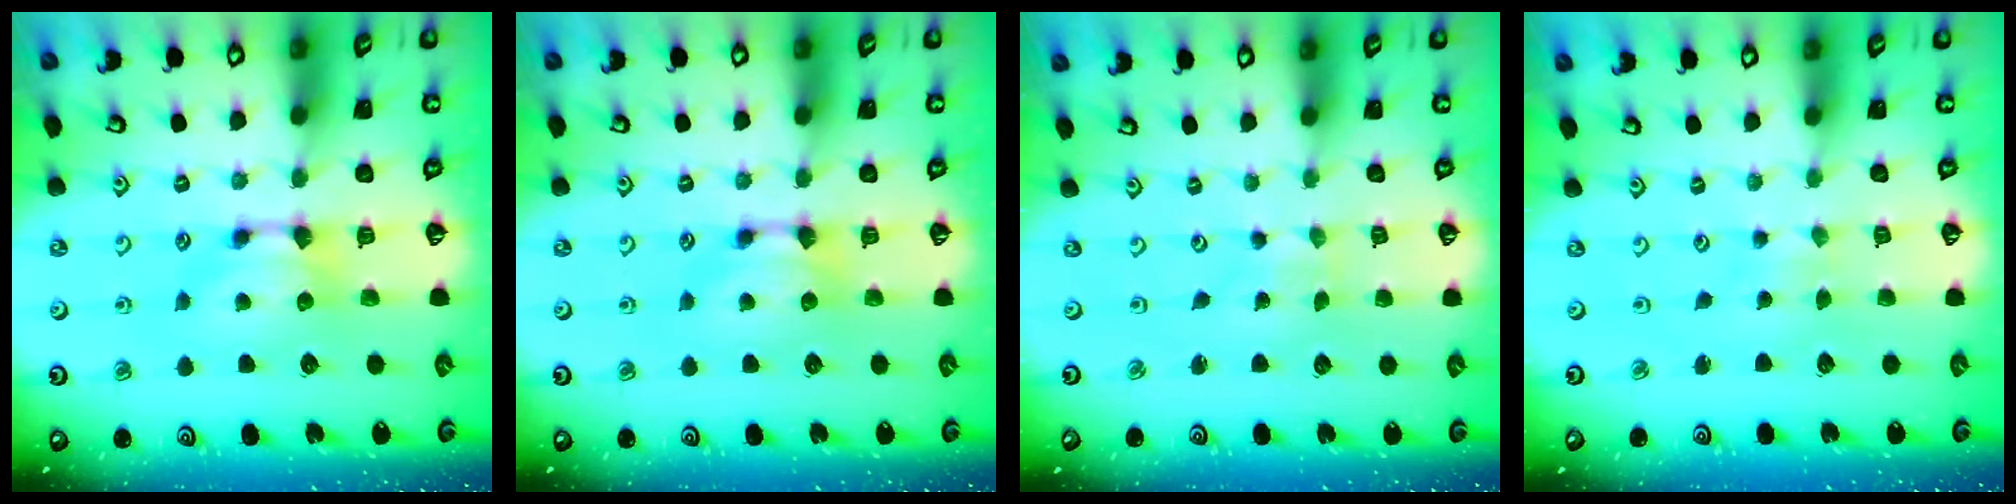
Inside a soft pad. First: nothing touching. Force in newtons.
{"total": 0.0}
{"total": 4.9, "press": 4.9, "slide": 0.2}
{"total": 4.7, "press": 4.7, "slide": 0.1}